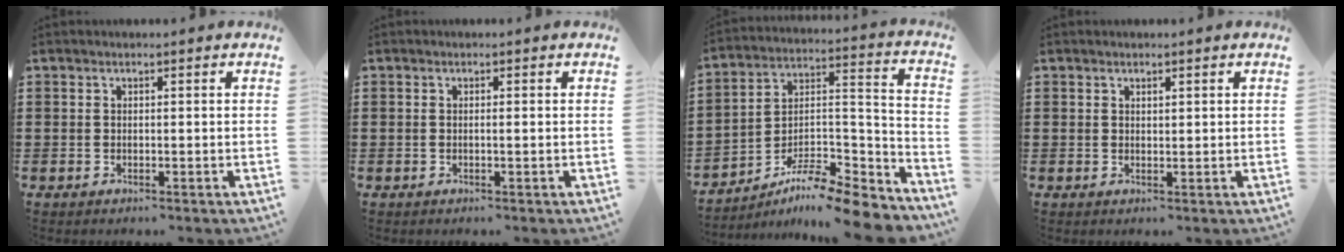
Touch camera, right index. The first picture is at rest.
{"total": 0.6, "force": [-0.1, 0.0, 0.5], "torque": [-0.010, -0.002, -0.001]}
{"total": 9.9, "force": [-8.9, 1.3, 4.2], "torque": [-0.058, 0.018, -0.174]}
{"total": 0.7, "force": [0.6, 0.3, 0.3], "torque": [-0.006, 0.002, 0.010]}